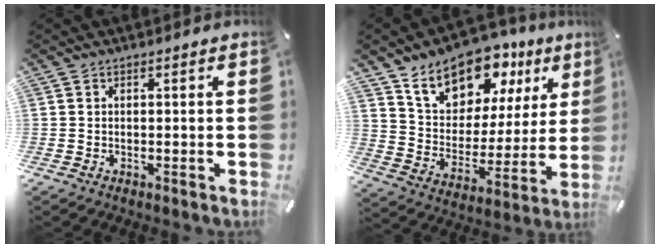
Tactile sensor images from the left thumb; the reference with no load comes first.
{"total": 15.9, "force": [11.8, 9.2, 5.2], "torque": [-0.094, -0.090, 0.212]}